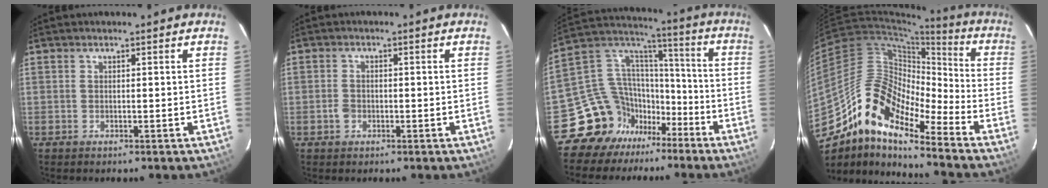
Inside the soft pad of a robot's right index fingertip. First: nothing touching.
{"total": 2.0, "force": [-0.8, 1.5, 1.0], "torque": [-0.023, 0.004, -0.015]}
{"total": 14.0, "force": [-9.6, 10.1, 1.2], "torque": [-0.046, 0.079, -0.166]}
{"total": 14.5, "force": [-11.0, 4.6, 8.2], "torque": [-0.131, 0.009, -0.224]}